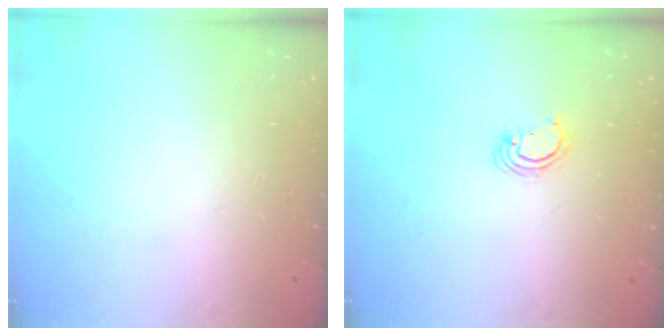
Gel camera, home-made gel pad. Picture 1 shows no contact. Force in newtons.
{"total": 2.4, "press": 2.4, "slide": 0.1}